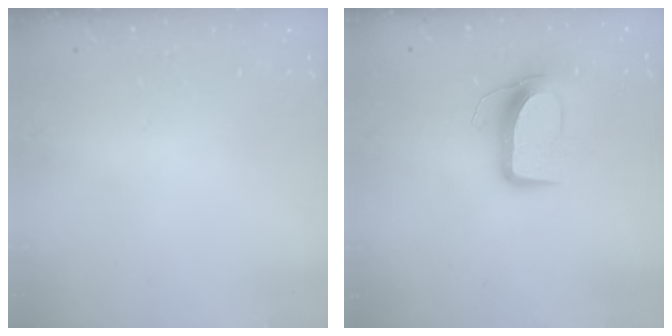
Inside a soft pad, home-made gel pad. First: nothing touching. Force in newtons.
{"total": 10.3, "press": 10.3, "slide": 0.2}